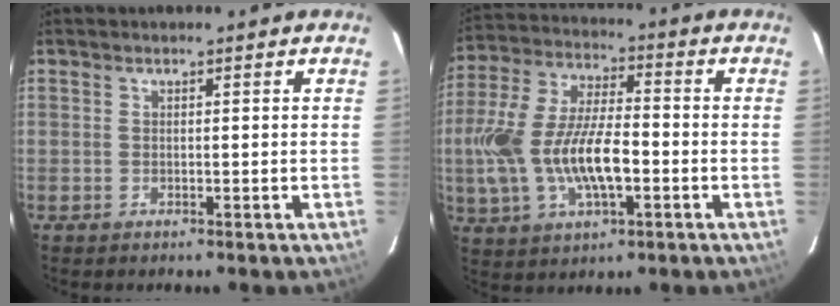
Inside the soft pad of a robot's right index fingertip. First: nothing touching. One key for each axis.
{"total": 17.4, "fx": -3.6, "fy": 7.4, "fz": 15.3, "tx": -0.328, "ty": -0.003, "tz": -0.059}